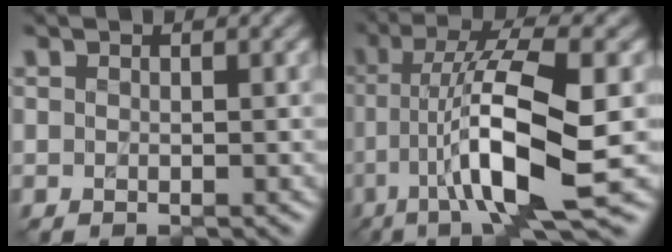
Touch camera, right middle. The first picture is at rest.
{"total": 10.4, "force": [-1.7, 2.0, 10.1], "torque": [-0.169, 0.010, -0.033]}